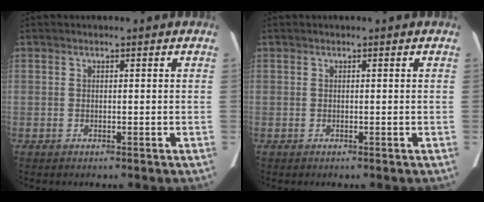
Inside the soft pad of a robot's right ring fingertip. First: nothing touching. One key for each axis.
{"total": 0.0}